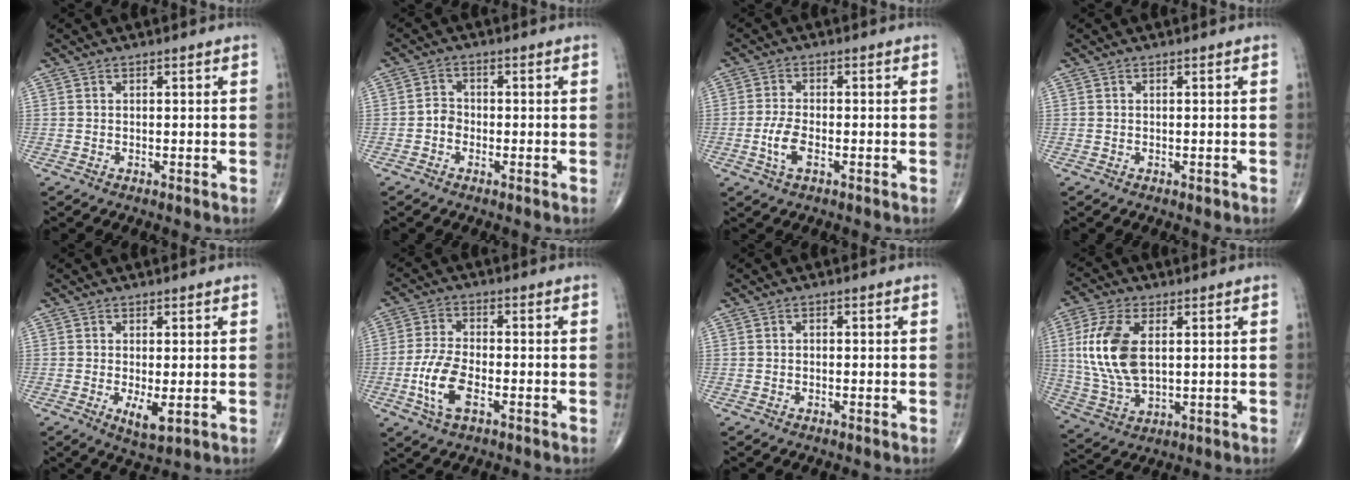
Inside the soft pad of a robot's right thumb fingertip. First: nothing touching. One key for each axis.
{"total": 2.3, "fx": -0.9, "fy": 1.8, "fz": 1.0, "tx": -0.004, "ty": 0.009, "tz": -0.024}
{"total": 4.6, "fx": -1.5, "fy": 2.0, "fz": 3.8, "tx": -0.082, "ty": 0.006, "tz": -0.029}
{"total": 0.5, "fx": -0.2, "fy": 0.3, "fz": 0.3, "tx": 0.000, "ty": 0.000, "tz": -0.002}
{"total": 3.8, "fx": -0.6, "fy": 1.2, "fz": 3.5, "tx": -0.060, "ty": -0.012, "tz": -0.006}
{"total": 8.4, "fx": -2.9, "fy": 3.8, "fz": 6.9, "tx": -0.152, "ty": 0.012, "tz": -0.058}
{"total": 0.5, "fx": -0.1, "fy": 0.4, "fz": 0.3, "tx": -0.003, "ty": 0.002, "tz": -0.006}
{"total": 13.7, "fx": 2.4, "fy": 7.4, "fz": 11.2, "tx": -0.241, "ty": -0.008, "tz": 0.051}